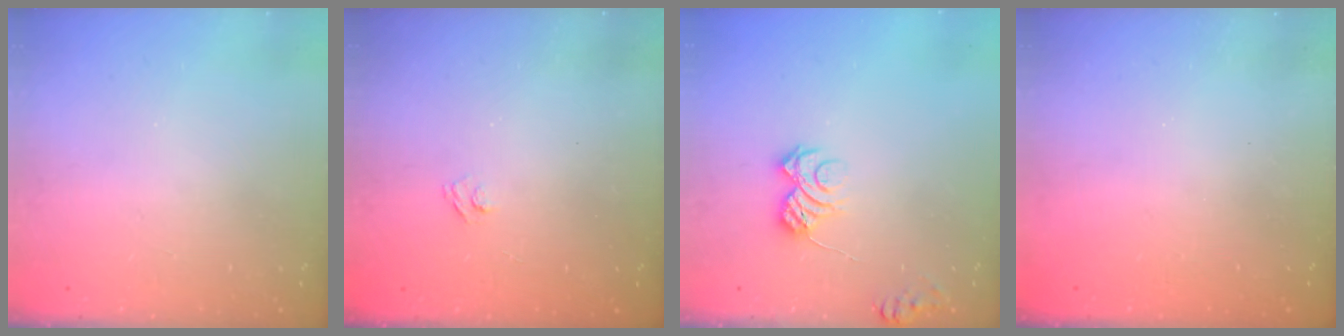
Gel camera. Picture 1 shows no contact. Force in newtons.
{"total": 2.7, "press": 2.5, "slide": 0.9}
{"total": 7.7, "press": 7.7, "slide": 0.9}
{"total": 2.4, "press": 2.3, "slide": 0.8}